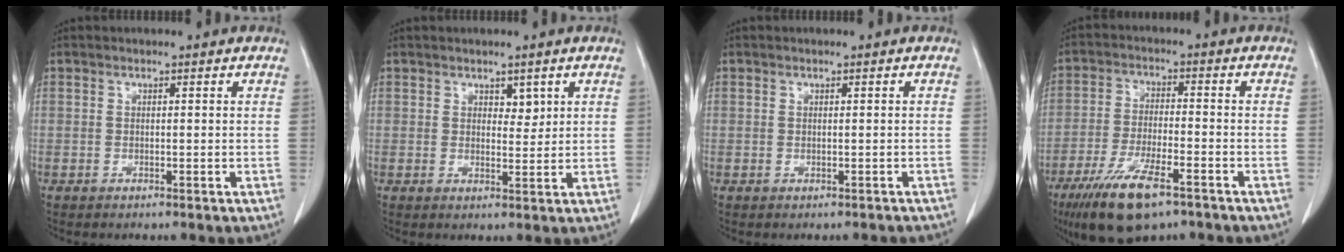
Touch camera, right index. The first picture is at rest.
{"total": 2.1, "force": [1.1, 1.2, 1.2], "torque": [-0.013, -0.005, 0.020]}
{"total": 1.2, "force": [-1.0, 0.6, 0.0], "torque": [0.002, 0.008, -0.013]}
{"total": 11.6, "force": [-7.5, 2.9, 8.4], "torque": [-0.159, -0.020, -0.128]}